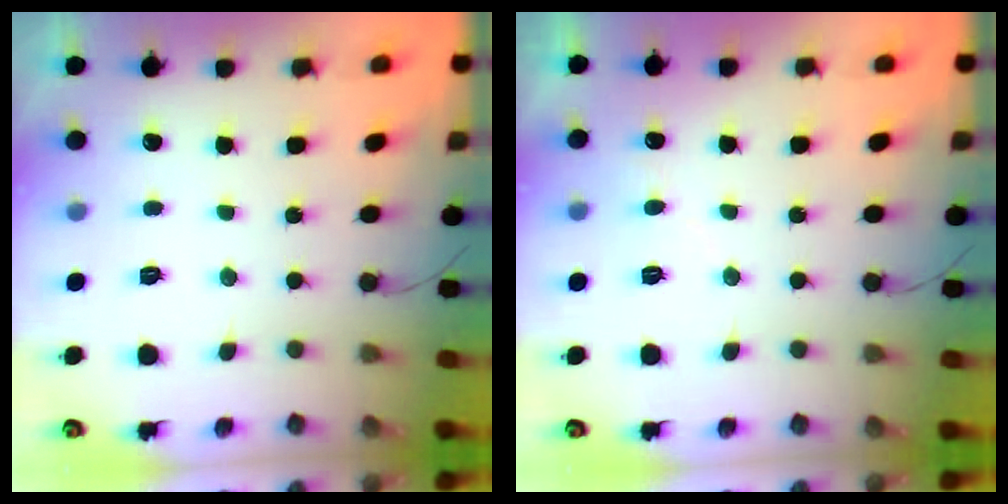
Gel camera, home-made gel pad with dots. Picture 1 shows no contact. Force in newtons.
{"total": 3.6, "press": 3.6, "slide": 0.2}